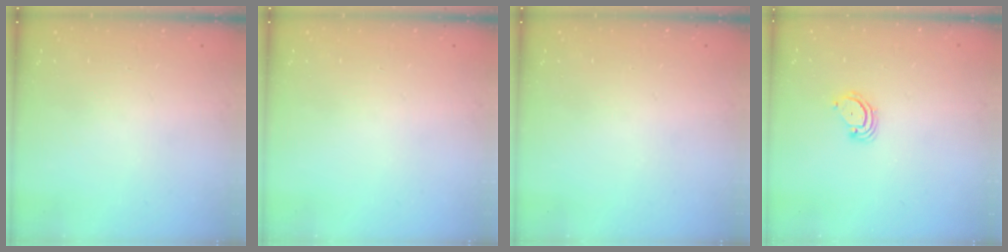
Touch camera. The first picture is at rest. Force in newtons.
{"total": 0.0}
{"total": 0.0}
{"total": 3.5, "press": 3.5, "slide": 0.3}